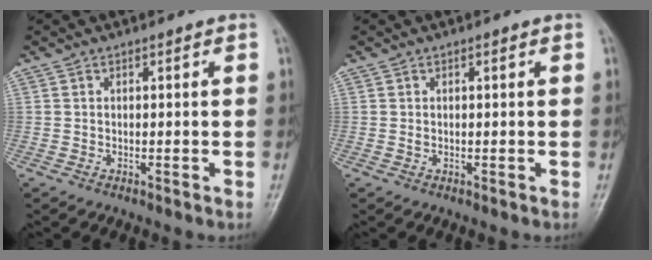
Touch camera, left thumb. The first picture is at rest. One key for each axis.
{"total": 0.7, "fx": 0.2, "fy": 0.3, "fz": 0.6, "tx": -0.009, "ty": 0.005, "tz": 0.006}